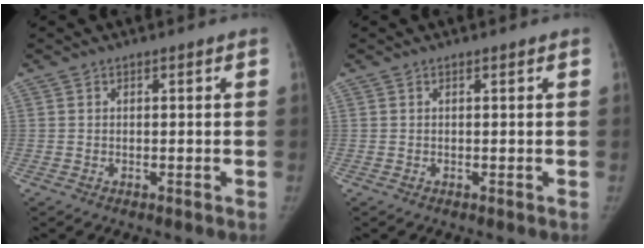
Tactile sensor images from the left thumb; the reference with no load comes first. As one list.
[{"total": 0.0}]